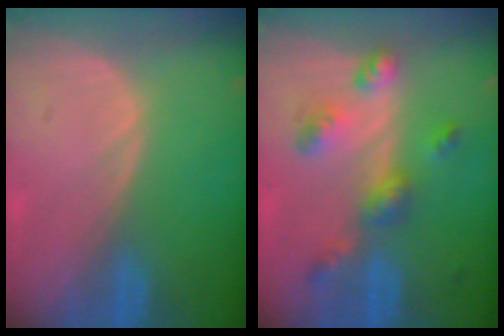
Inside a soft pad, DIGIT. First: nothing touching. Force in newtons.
{"total": 6.6, "press": 5.8, "slide": 3.2}